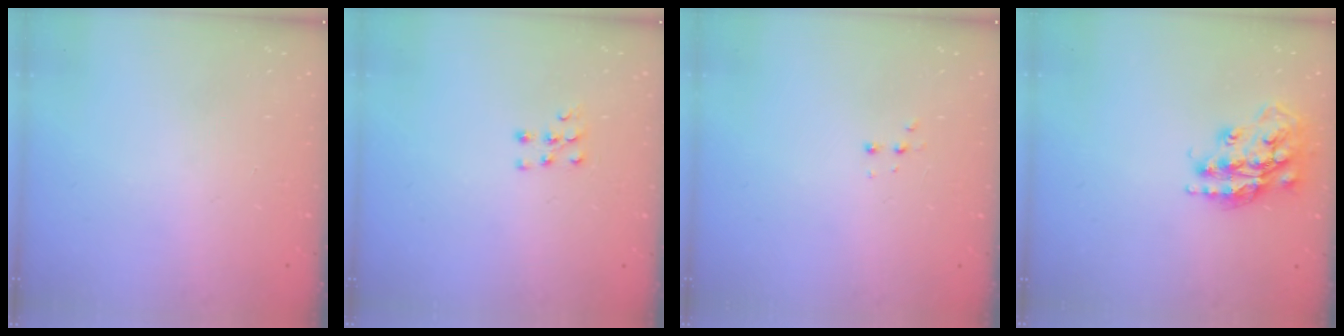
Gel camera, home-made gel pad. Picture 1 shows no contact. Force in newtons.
{"total": 6.1, "press": 6.0, "slide": 0.5}
{"total": 3.0, "press": 2.9, "slide": 0.7}
{"total": 15.7, "press": 15.7, "slide": 1.2}